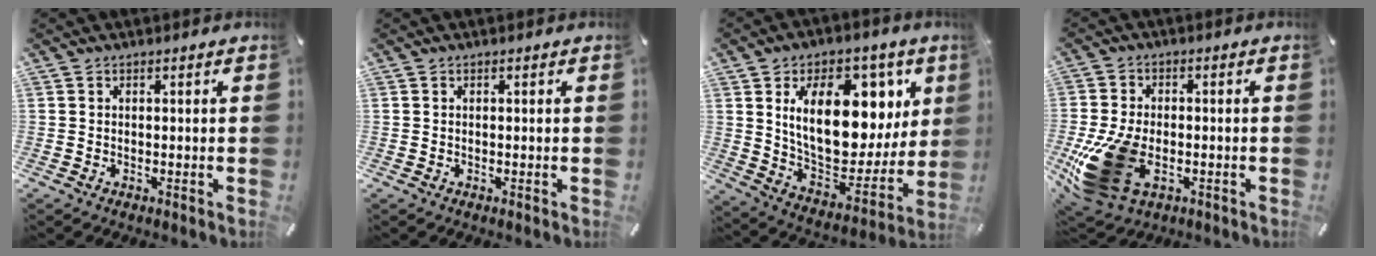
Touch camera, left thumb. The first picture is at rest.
{"total": 0.0}
{"total": 22.1, "force": [7.3, 13.4, 16.0], "torque": [-0.256, -0.037, 0.125]}
{"total": 17.2, "force": [-5.0, 11.0, 12.2], "torque": [-0.261, 0.008, -0.078]}